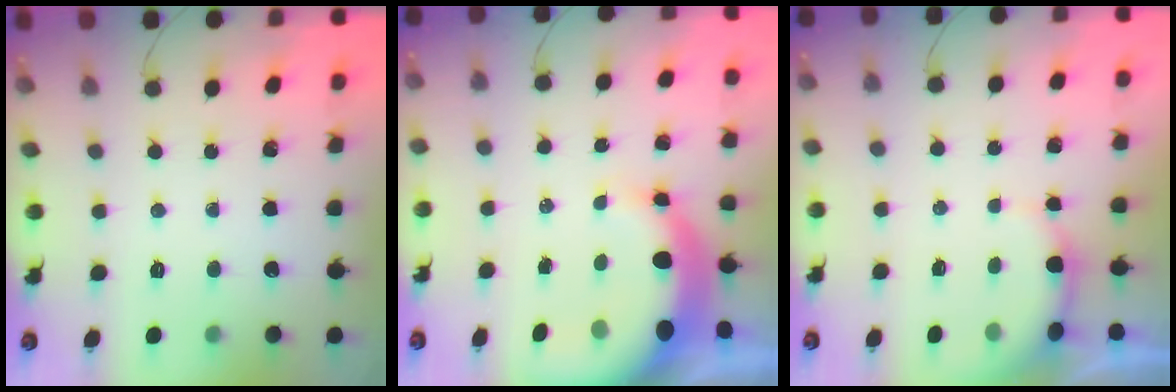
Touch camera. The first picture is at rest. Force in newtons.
{"total": 10.0, "press": 9.8, "slide": 2.1}
{"total": 4.9, "press": 4.9, "slide": 0.7}